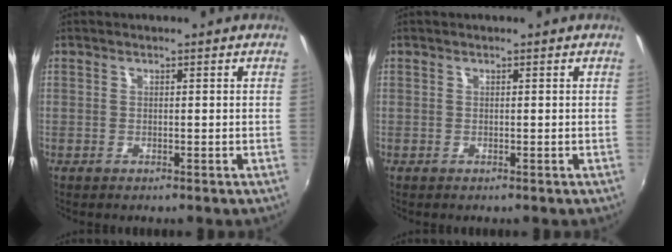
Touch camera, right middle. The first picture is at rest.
{"total": 0.0}